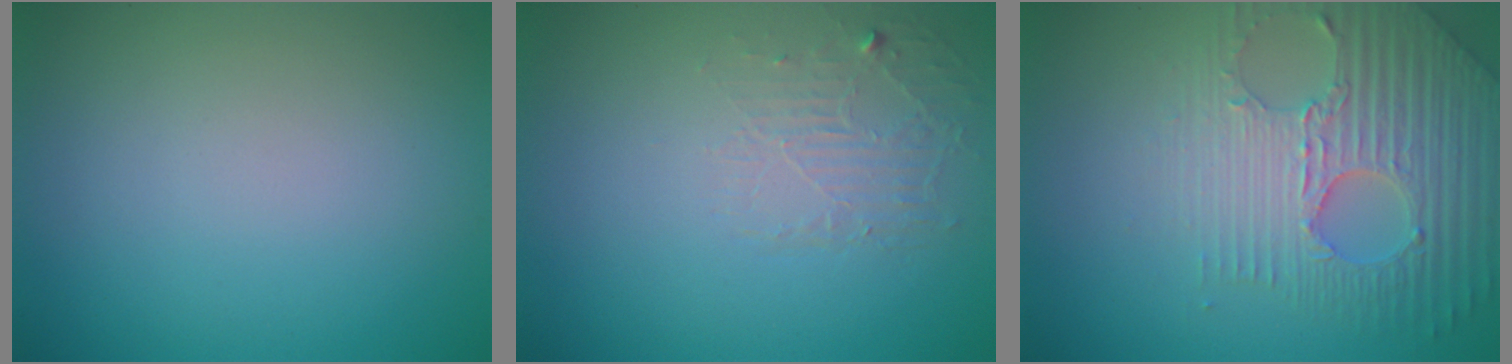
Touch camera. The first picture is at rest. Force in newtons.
{"total": 1.8, "press": 0.4, "slide": 1.8}
{"total": 6.1, "press": 4.9, "slide": 3.7}